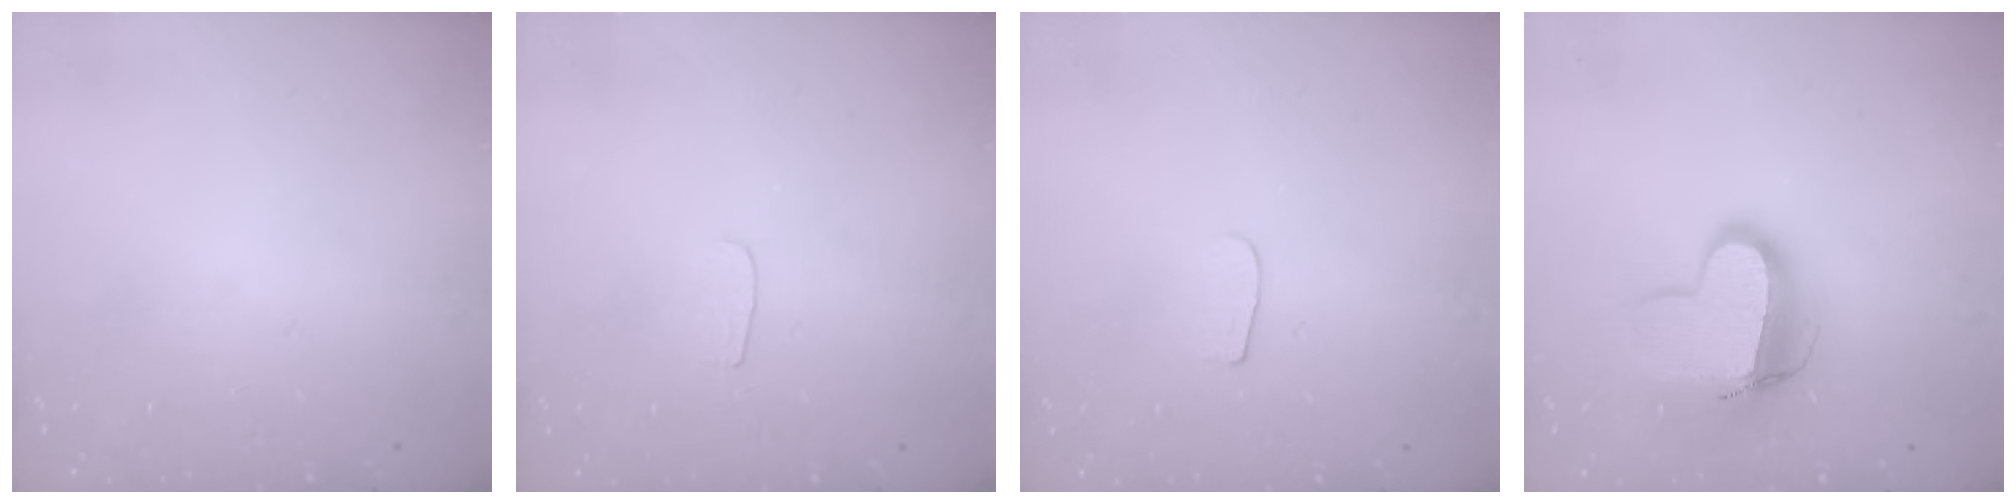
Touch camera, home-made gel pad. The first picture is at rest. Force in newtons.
{"total": 3.1, "press": 3.1, "slide": 0.3}
{"total": 4.5, "press": 4.4, "slide": 0.6}
{"total": 12.9, "press": 12.8, "slide": 1.4}